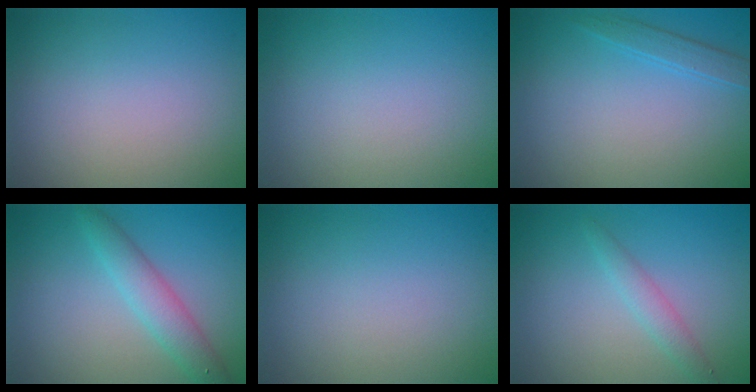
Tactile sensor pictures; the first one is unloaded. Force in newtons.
{"total": 0.0}
{"total": 1.6, "press": 1.6, "slide": 0.1}
{"total": 3.0, "press": 3.0, "slide": 0.1}
{"total": 0.0}
{"total": 1.6, "press": 1.6, "slide": 0.0}